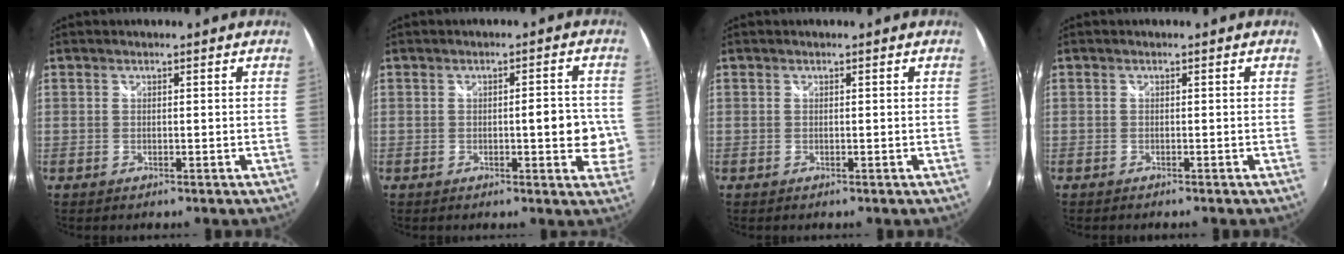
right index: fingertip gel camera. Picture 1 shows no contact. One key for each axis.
{"total": 6.9, "fx": -0.3, "fy": 2.3, "fz": 6.5, "tx": -0.081, "ty": -0.002, "tz": -0.003}
{"total": 0.0}
{"total": 0.5, "fx": -0.5, "fy": 0.1, "fz": 0.1, "tx": -0.001, "ty": -0.004, "tz": -0.011}